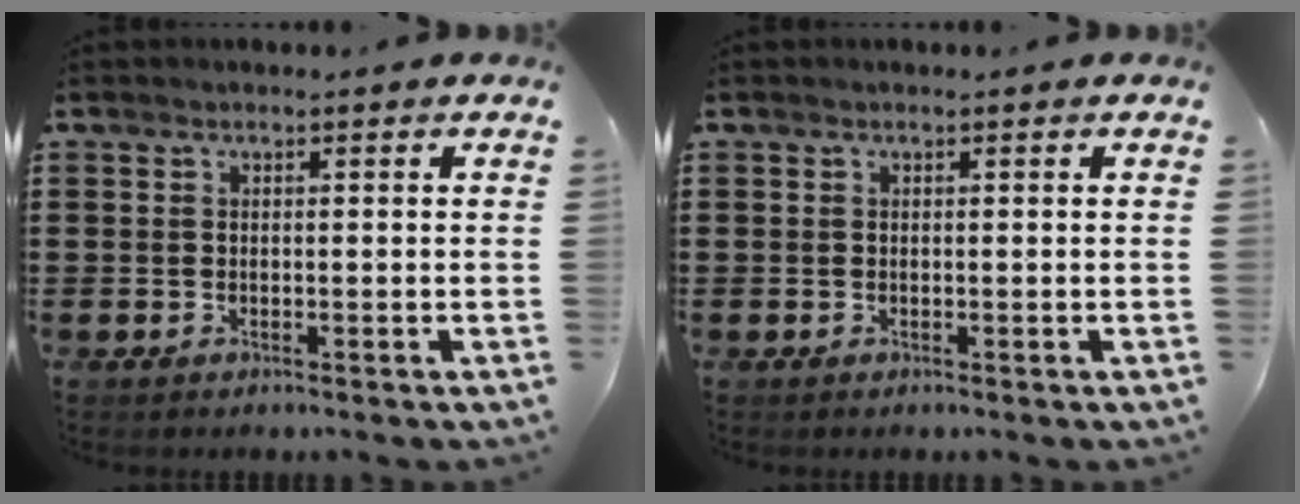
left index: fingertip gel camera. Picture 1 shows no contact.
{"total": 0.0}